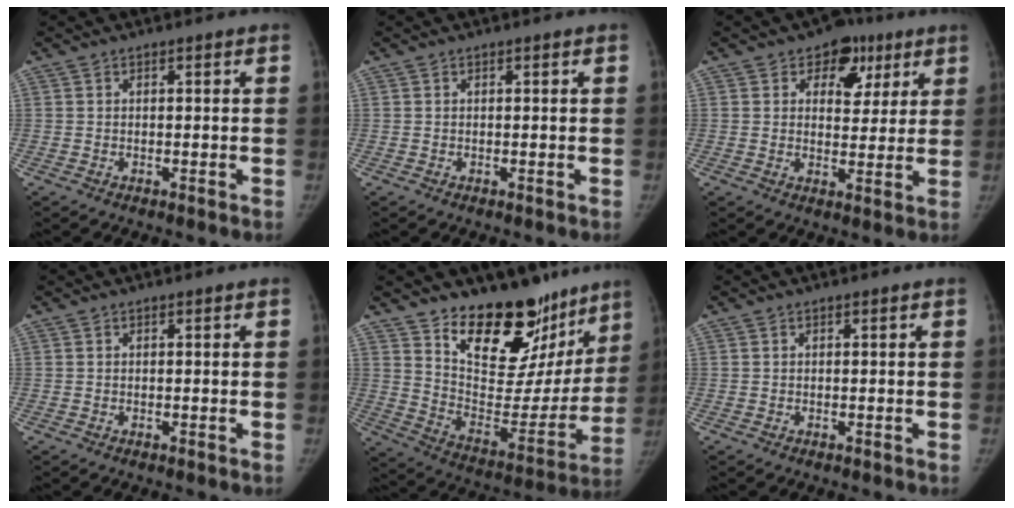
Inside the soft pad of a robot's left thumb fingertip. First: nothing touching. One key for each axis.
{"total": 0.0}
{"total": 8.6, "fx": 4.4, "fy": 6.1, "fz": 4.2, "tx": -0.010, "ty": -0.013, "tz": 0.058}
{"total": 0.0}
{"total": 24.9, "fx": 17.8, "fy": 12.9, "fz": 11.6, "tx": -0.117, "ty": -0.111, "tz": 0.275}
{"total": 0.0}